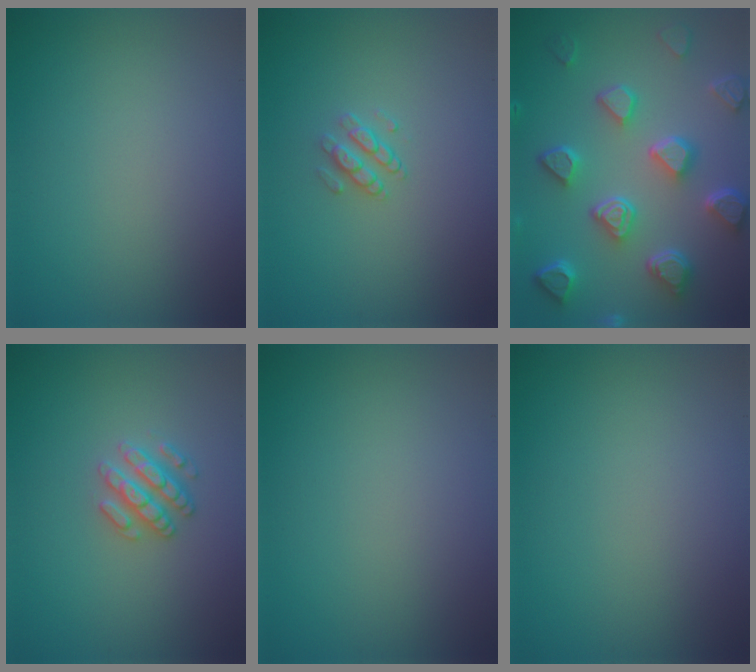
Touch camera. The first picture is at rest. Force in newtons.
{"total": 1.5, "press": 1.1, "slide": 1.0}
{"total": 7.3, "press": 5.8, "slide": 4.5}
{"total": 2.6, "press": 2.5, "slide": 0.4}
{"total": 0.0}
{"total": 0.0}